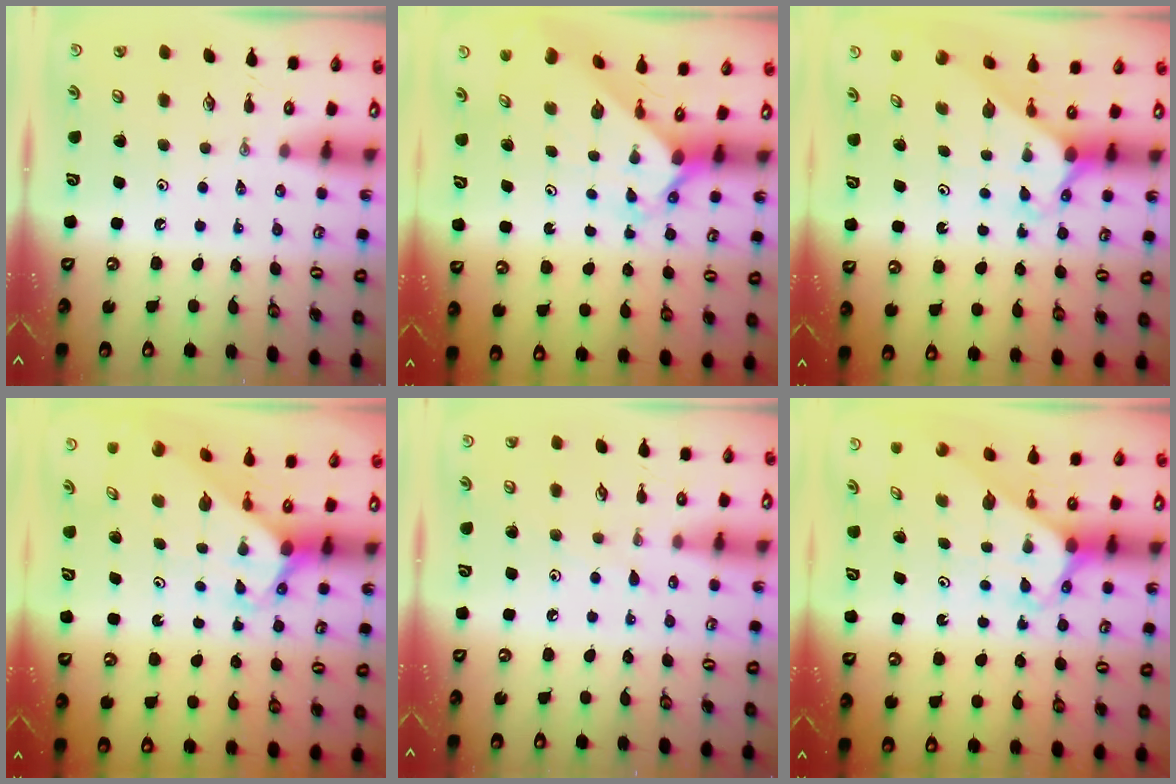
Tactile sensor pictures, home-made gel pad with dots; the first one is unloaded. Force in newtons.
{"total": 2.4, "press": 2.3, "slide": 0.3}
{"total": 2.2, "press": 2.2, "slide": 0.2}
{"total": 3.0, "press": 3.0, "slide": 0.2}
{"total": 2.5, "press": 2.5, "slide": 0.4}
{"total": 2.6, "press": 2.6, "slide": 0.2}